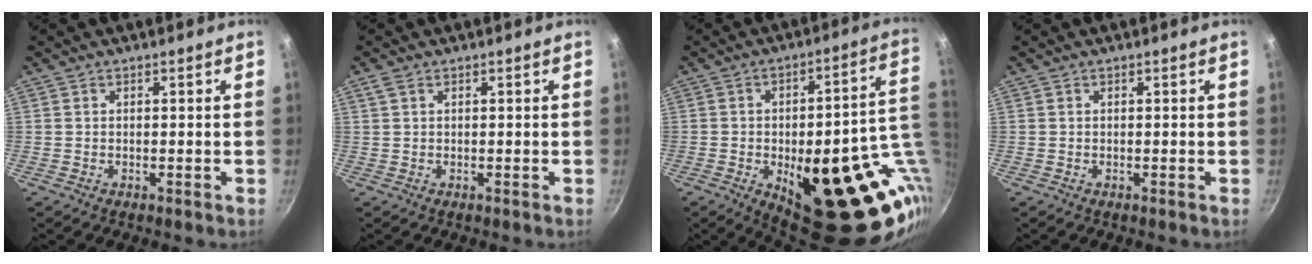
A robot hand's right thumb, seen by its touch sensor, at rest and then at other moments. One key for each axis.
{"total": 1.1, "fx": 0.6, "fy": 0.6, "fz": 0.7, "tx": -0.016, "ty": 0.003, "tz": 0.015}
{"total": 30.3, "fx": -5.9, "fy": 13.2, "fz": 26.7, "tx": -0.292, "ty": 0.004, "tz": -0.055}
{"total": 0.0}